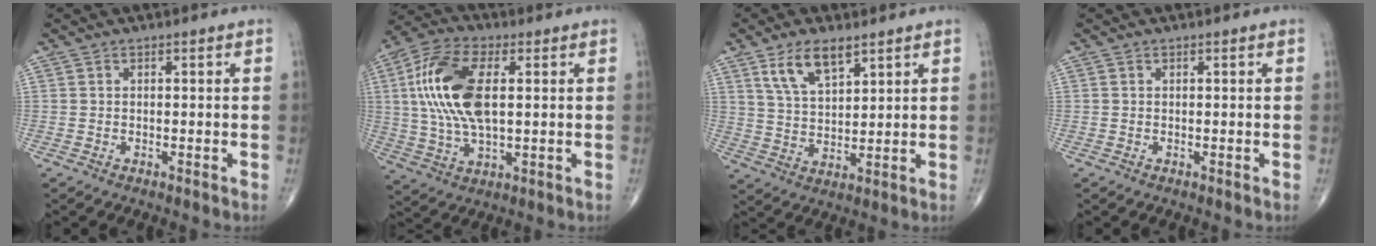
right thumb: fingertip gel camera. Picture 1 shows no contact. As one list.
[{"total": 16.3, "force": [2.6, 7.9, 14.1], "torque": [-0.296, 0.009, 0.047]}, {"total": 8.7, "force": [5.2, 3.8, 5.8], "torque": [-0.097, -0.026, 0.104]}, {"total": 0.0}]